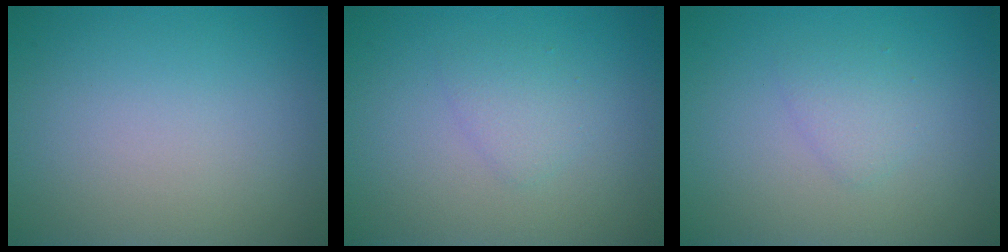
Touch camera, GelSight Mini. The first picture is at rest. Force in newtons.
{"total": 1.4, "press": 1.4, "slide": 0.0}
{"total": 1.4, "press": 1.4, "slide": 0.0}